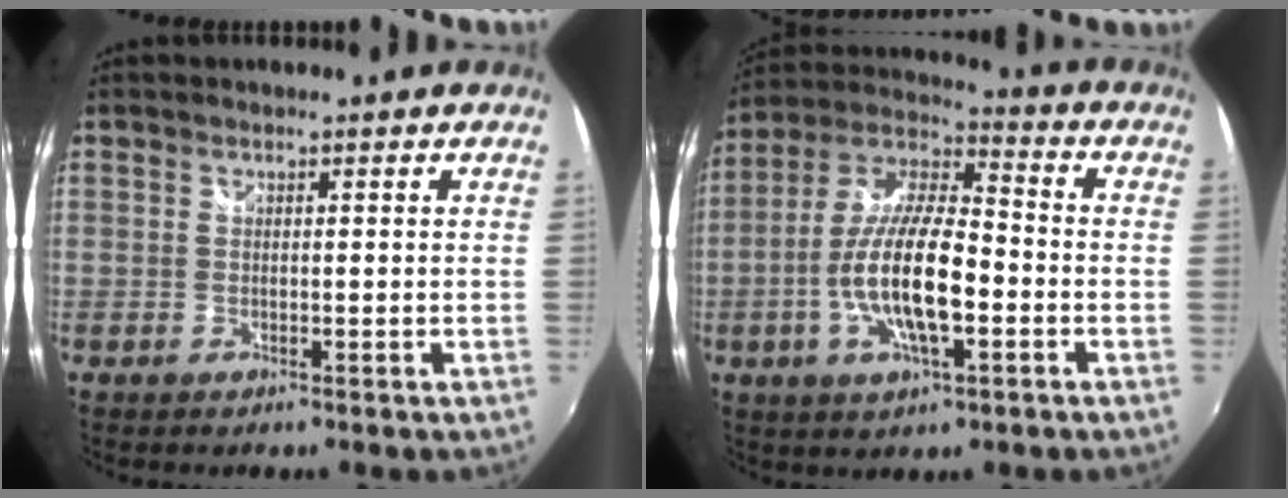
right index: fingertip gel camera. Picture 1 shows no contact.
{"total": 16.0, "force": [-4.0, 5.3, 14.6], "torque": [-0.289, -0.004, -0.078]}